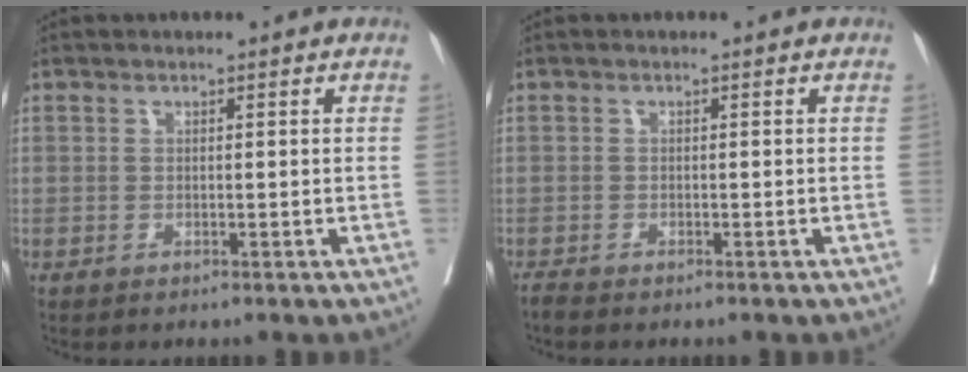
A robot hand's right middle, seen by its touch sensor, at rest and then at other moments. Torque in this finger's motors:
{"motor_torque": [-0.04, 0.06, 0.05, 0.01]}